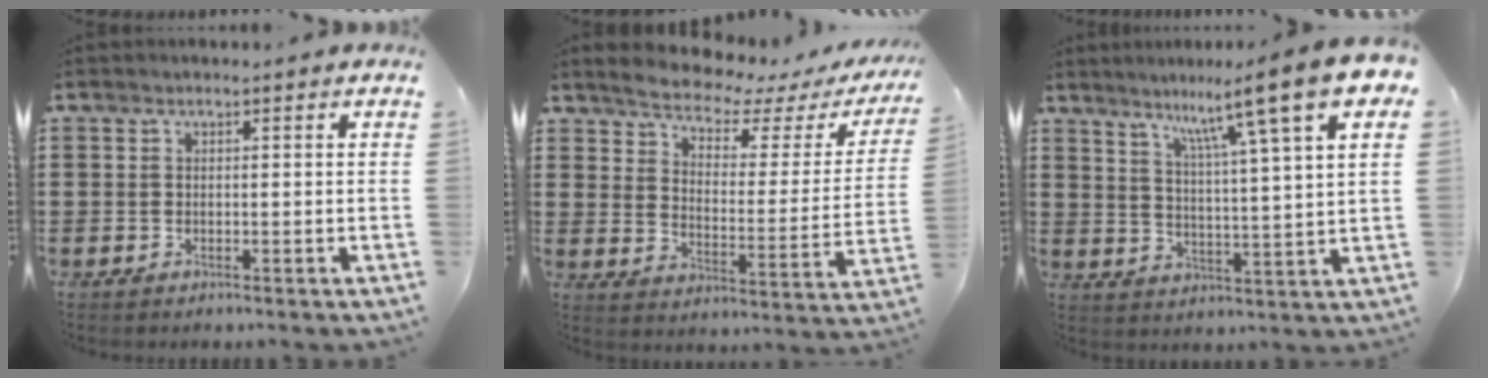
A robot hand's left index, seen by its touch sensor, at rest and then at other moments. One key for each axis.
{"total": 5.0, "fx": 4.8, "fy": 0.7, "fz": 1.5, "tx": -0.049, "ty": -0.038, "tz": 0.076}
{"total": 10.8, "fx": 7.6, "fy": -0.1, "fz": 7.7, "tx": -0.142, "ty": -0.045, "tz": 0.111}